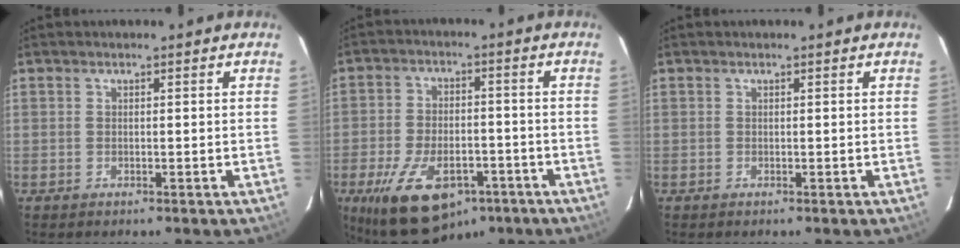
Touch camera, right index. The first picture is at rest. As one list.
[{"total": 16.8, "force": [-9.4, 8.8, 10.8], "torque": [-0.221, -0.015, -0.145]}, {"total": 0.0}]